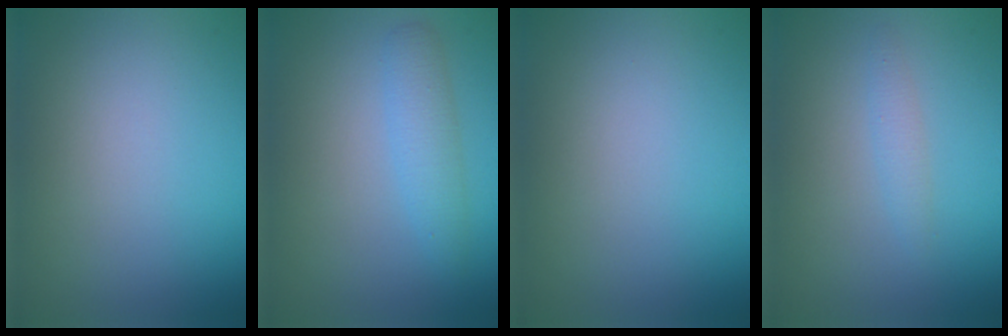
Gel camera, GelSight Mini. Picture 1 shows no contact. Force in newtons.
{"total": 2.4, "press": 2.4, "slide": 0.1}
{"total": 0.0}
{"total": 1.1, "press": 1.1, "slide": 0.1}